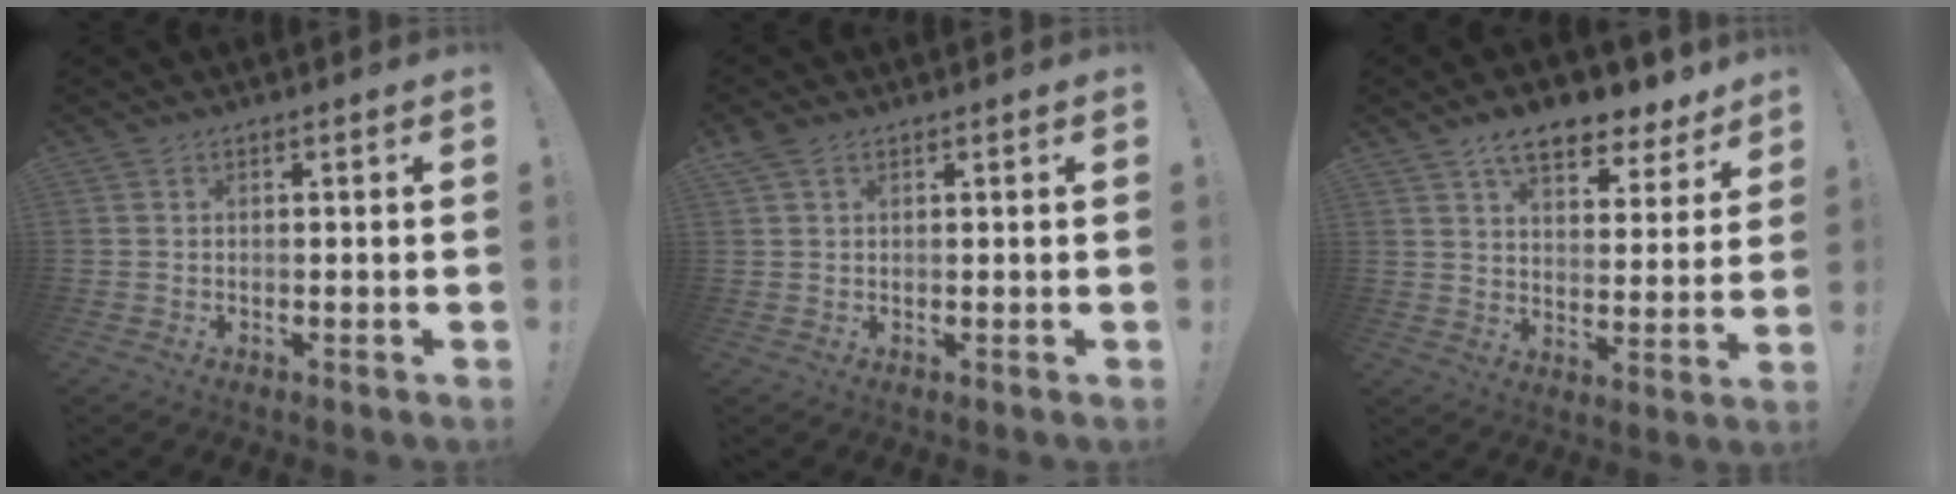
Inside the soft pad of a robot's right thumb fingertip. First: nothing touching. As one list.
[{"total": 2.3, "force": [1.4, 1.2, 1.4], "torque": [-0.032, 0.002, 0.027]}, {"total": 11.5, "force": [8.5, 4.8, 6.0], "torque": [-0.097, -0.053, 0.151]}]